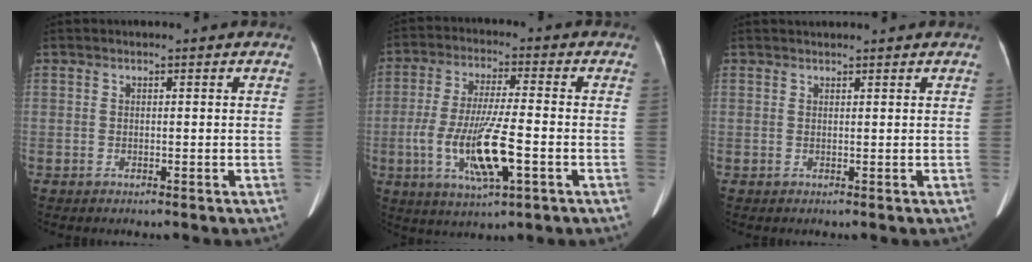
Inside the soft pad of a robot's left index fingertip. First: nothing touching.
{"total": 11.5, "force": [-3.2, 1.7, 11.0], "torque": [-0.217, -0.012, -0.056]}
{"total": 1.6, "force": [1.6, 0.0, 0.3], "torque": [-0.006, 0.023, 0.029]}